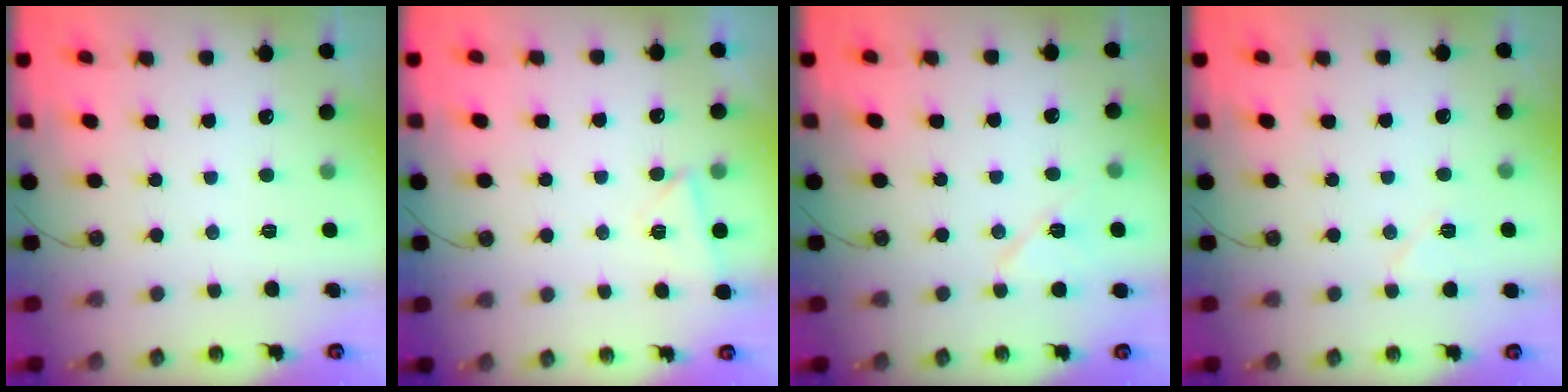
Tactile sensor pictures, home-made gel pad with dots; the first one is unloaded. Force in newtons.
{"total": 4.2, "press": 3.3, "slide": 2.6}
{"total": 10.7, "press": 5.1, "slide": 9.5}
{"total": 5.4, "press": 5.0, "slide": 2.0}